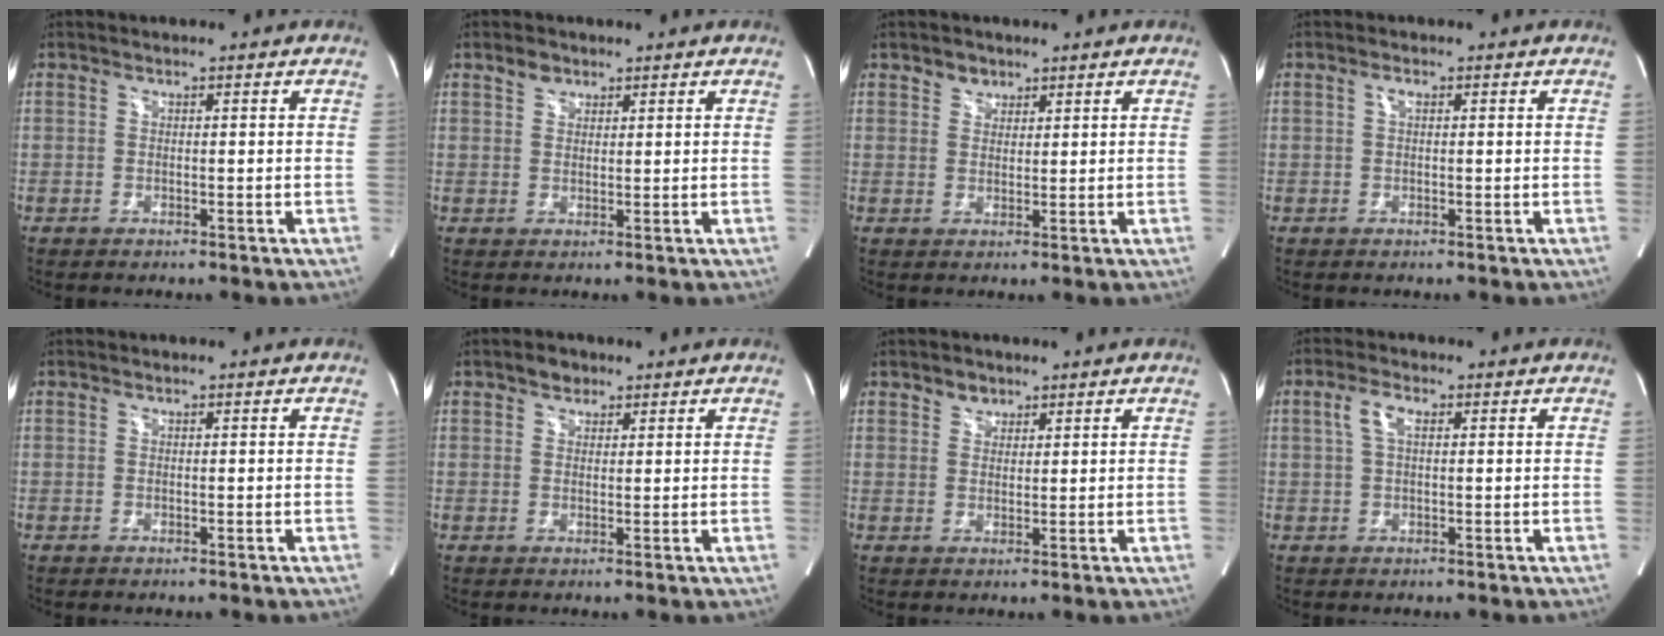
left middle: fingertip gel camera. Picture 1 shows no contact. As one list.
[{"total": 2.1, "force": [1.5, 1.4, 0.5], "torque": [-0.010, 0.005, 0.027]}, {"total": 2.3, "force": [1.6, 1.6, 0.2], "torque": [0.000, 0.003, 0.025]}, {"total": 0.9, "force": [0.3, 0.3, 0.8], "torque": [-0.014, 0.003, 0.003]}, {"total": 0.0}, {"total": 2.2, "force": [1.5, 1.6, 0.6], "torque": [-0.010, 0.006, 0.022]}, {"total": 2.1, "force": [1.5, 1.4, 0.2], "torque": [0.000, 0.002, 0.024]}, {"total": 3.1, "force": [1.0, 1.2, 2.7], "torque": [-0.061, 0.013, 0.022]}]